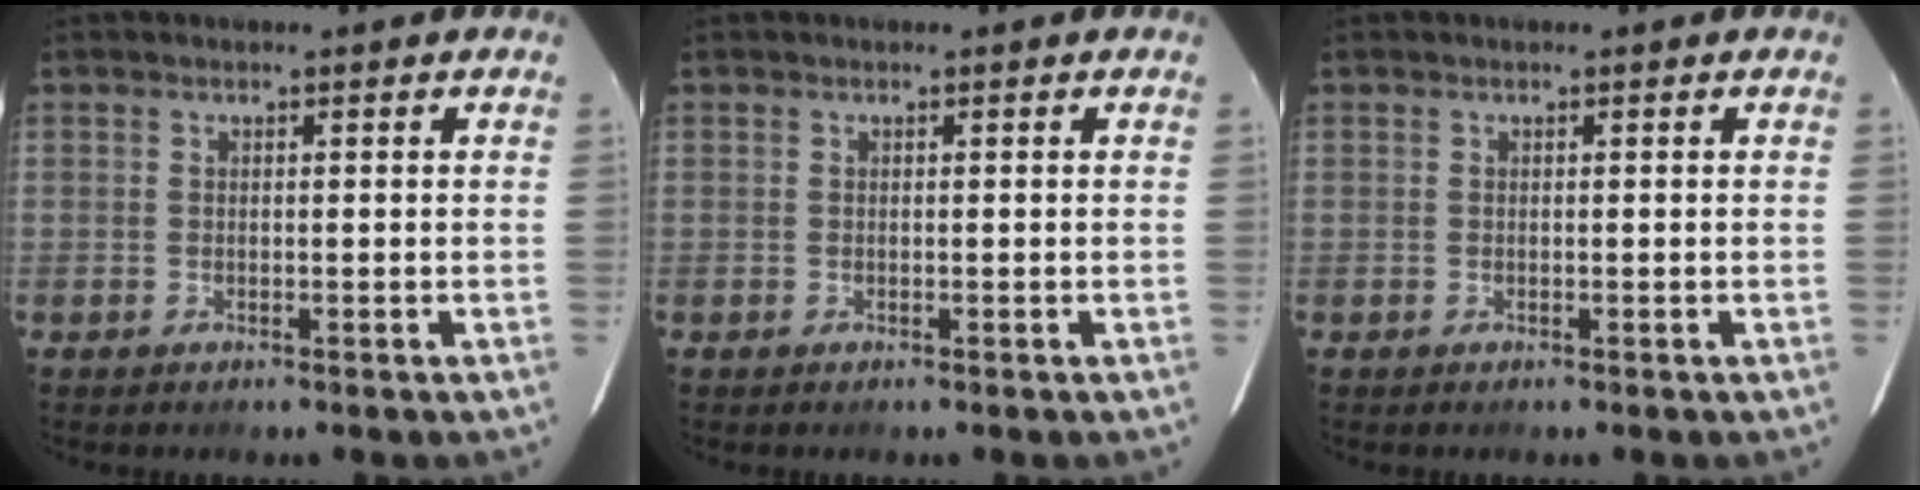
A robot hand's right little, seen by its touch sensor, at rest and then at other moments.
{"total": 0.0}
{"total": 0.0}